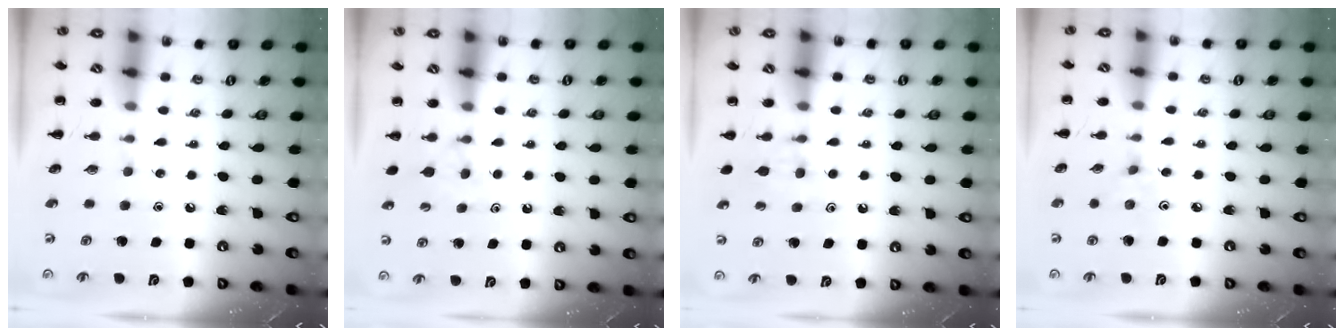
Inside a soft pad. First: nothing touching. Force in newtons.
{"total": 3.6, "press": 3.4, "slide": 1.2}
{"total": 5.7, "press": 5.4, "slide": 2.0}
{"total": 1.7, "press": 1.6, "slide": 0.6}